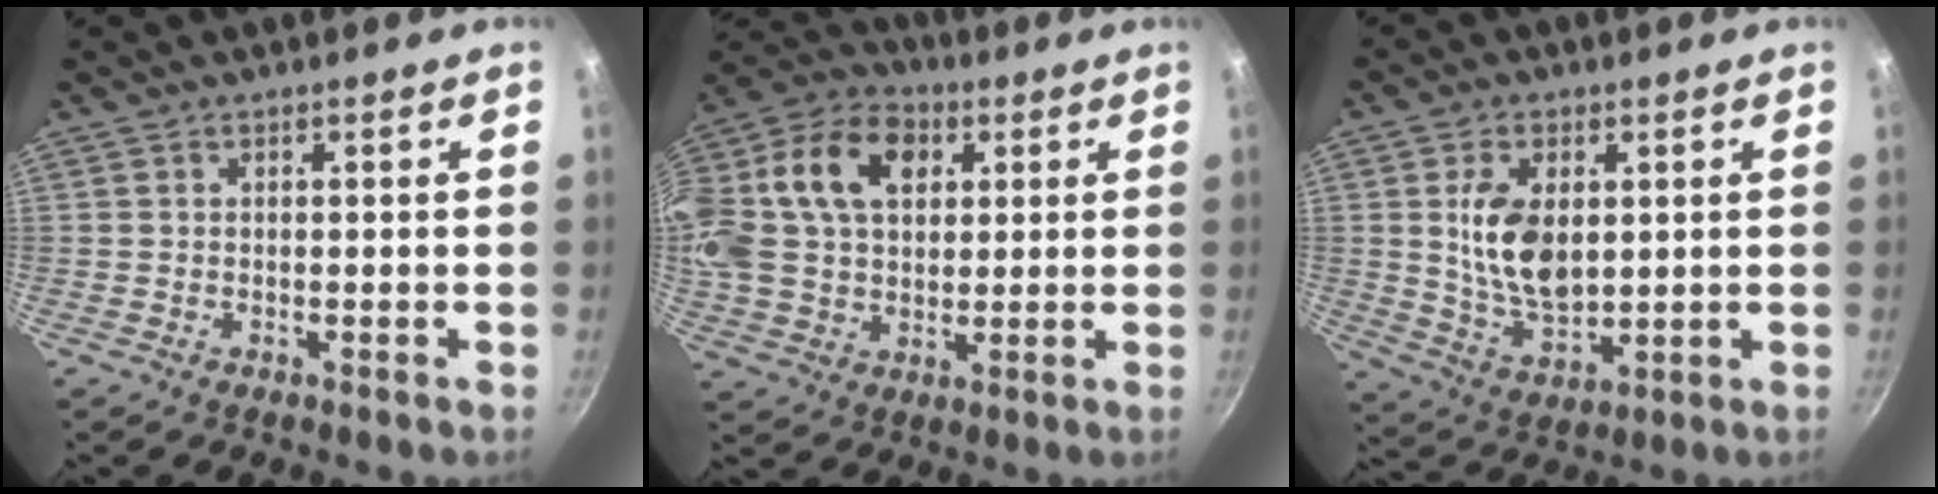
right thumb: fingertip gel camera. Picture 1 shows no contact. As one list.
[{"total": 26.7, "force": [7.8, 18.8, 17.2], "torque": [-0.374, 0.038, 0.129]}, {"total": 11.5, "force": [2.0, 7.0, 8.9], "torque": [-0.150, -0.020, 0.046]}]